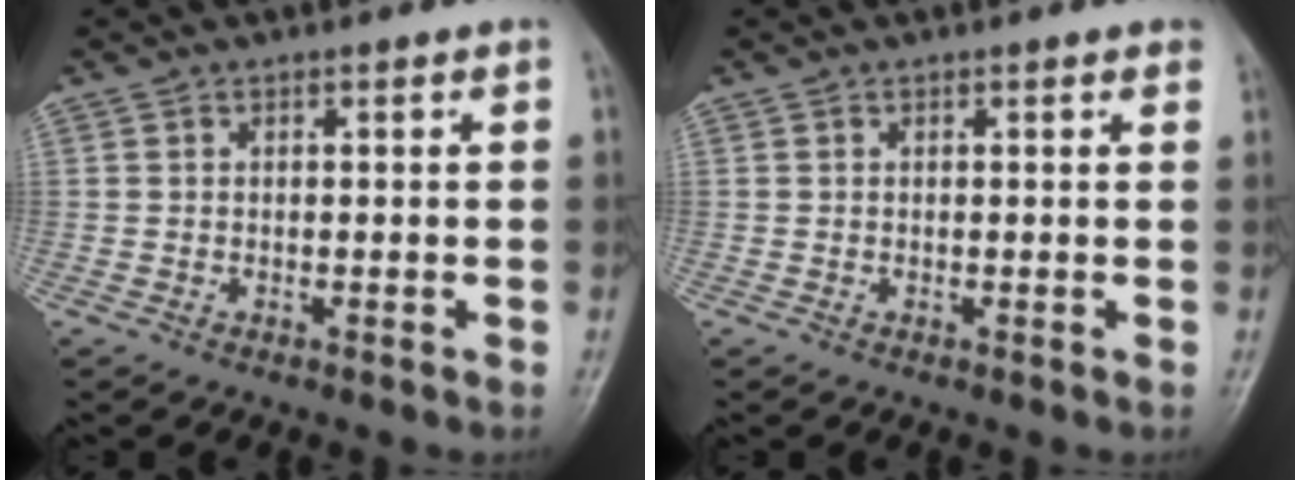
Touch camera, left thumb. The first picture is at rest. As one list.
[{"total": 1.2, "force": [0.9, 0.3, 0.8], "torque": [-0.006, 0.002, 0.007]}]